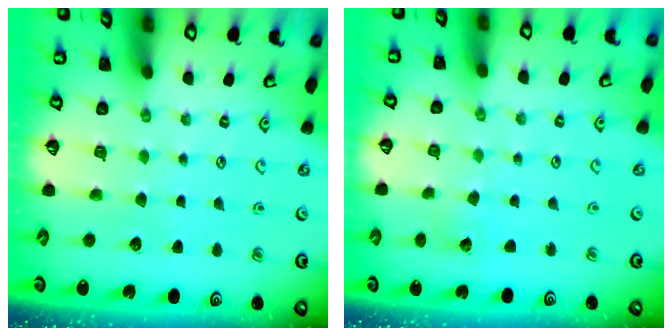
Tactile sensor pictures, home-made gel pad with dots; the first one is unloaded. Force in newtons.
{"total": 2.8, "press": 2.8, "slide": 0.2}